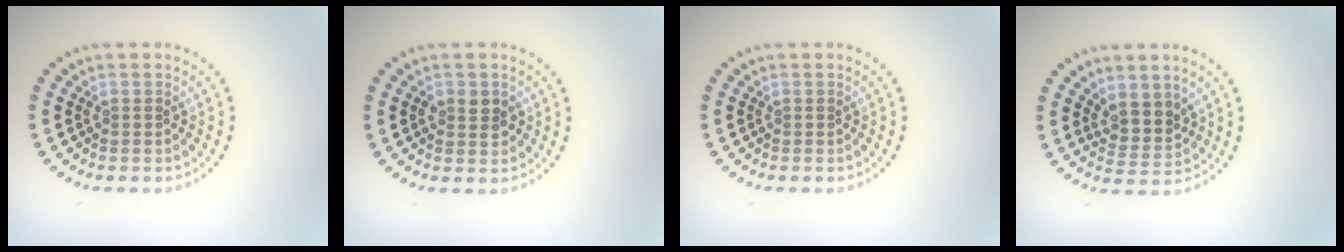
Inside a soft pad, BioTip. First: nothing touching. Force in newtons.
{"total": 2.0, "press": 2.0, "slide": 0.1}
{"total": 0.0}
{"total": 2.7, "press": 2.3, "slide": 1.4}